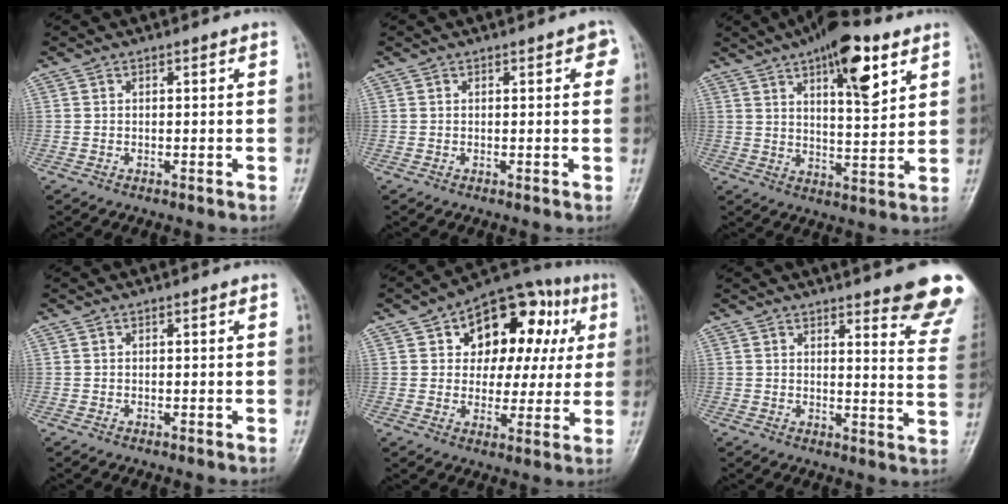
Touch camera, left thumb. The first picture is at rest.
{"total": 2.0, "force": [0.6, 0.8, 1.7], "torque": [-0.011, 0.003, 0.000]}
{"total": 14.3, "force": [7.3, 4.9, 11.3], "torque": [-0.147, -0.029, 0.110]}
{"total": 0.0}
{"total": 18.4, "force": [5.8, 12.1, 12.7], "torque": [-0.109, 0.020, 0.080]}
{"total": 14.6, "force": [11.1, 2.6, 9.1], "torque": [-0.077, -0.071, 0.115]}